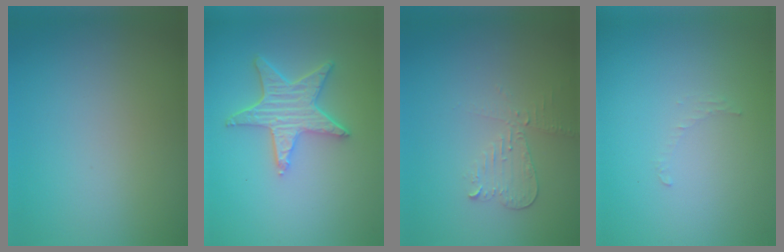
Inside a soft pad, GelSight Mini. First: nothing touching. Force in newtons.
{"total": 4.8, "press": 4.2, "slide": 2.4}
{"total": 2.2, "press": 2.2, "slide": 0.2}
{"total": 0.7, "press": 0.7, "slide": 0.1}